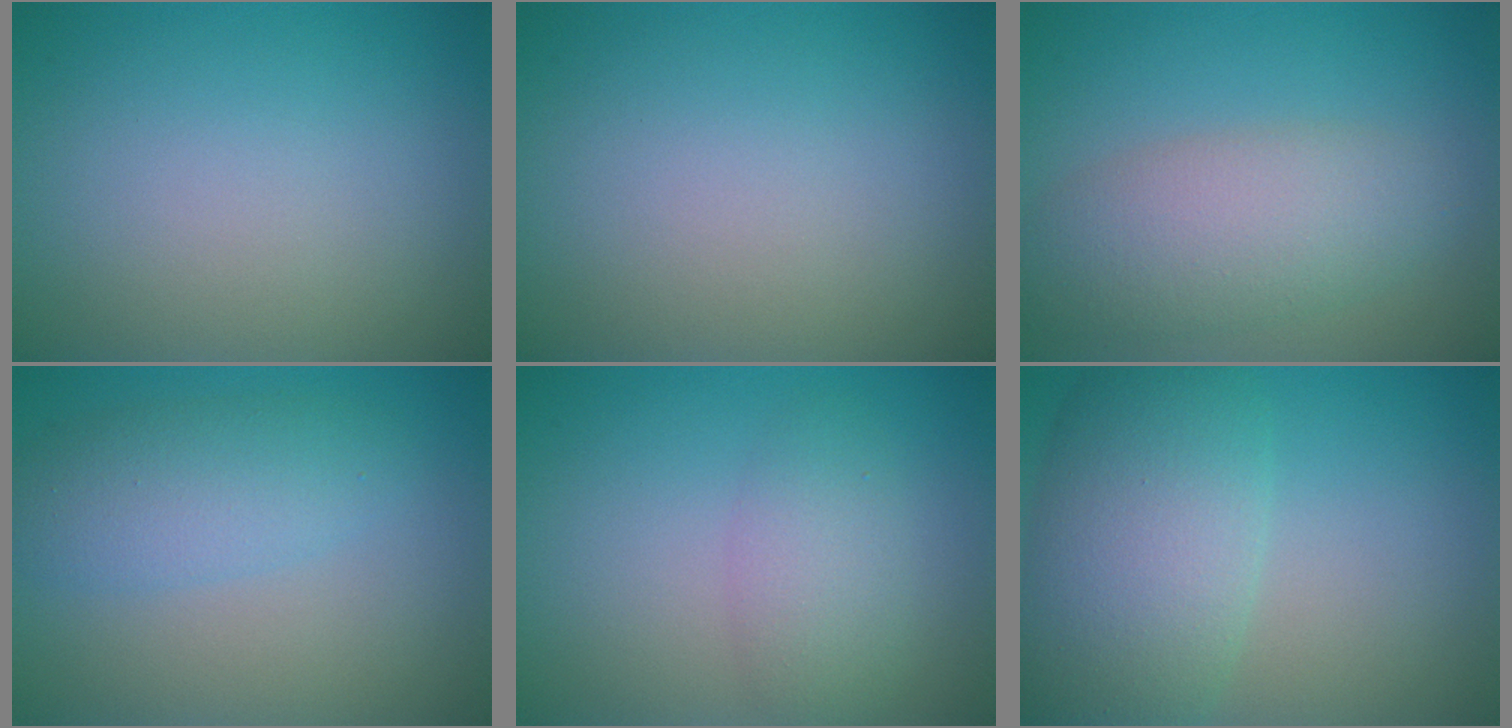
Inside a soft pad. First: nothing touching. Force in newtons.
{"total": 0.0}
{"total": 5.2, "press": 5.2, "slide": 0.3}
{"total": 3.8, "press": 3.8, "slide": 0.1}
{"total": 2.8, "press": 2.8, "slide": 0.1}
{"total": 8.2, "press": 8.2, "slide": 0.4}